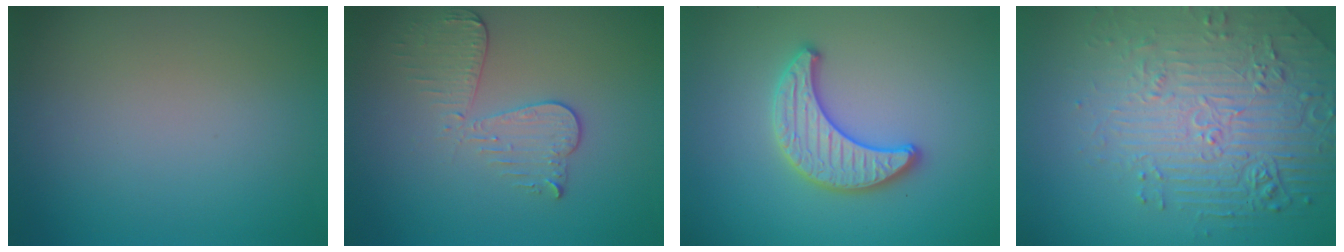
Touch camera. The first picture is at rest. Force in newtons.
{"total": 3.3, "press": 3.0, "slide": 1.5}
{"total": 3.4, "press": 3.4, "slide": 0.1}
{"total": 5.4, "press": 4.8, "slide": 2.3}